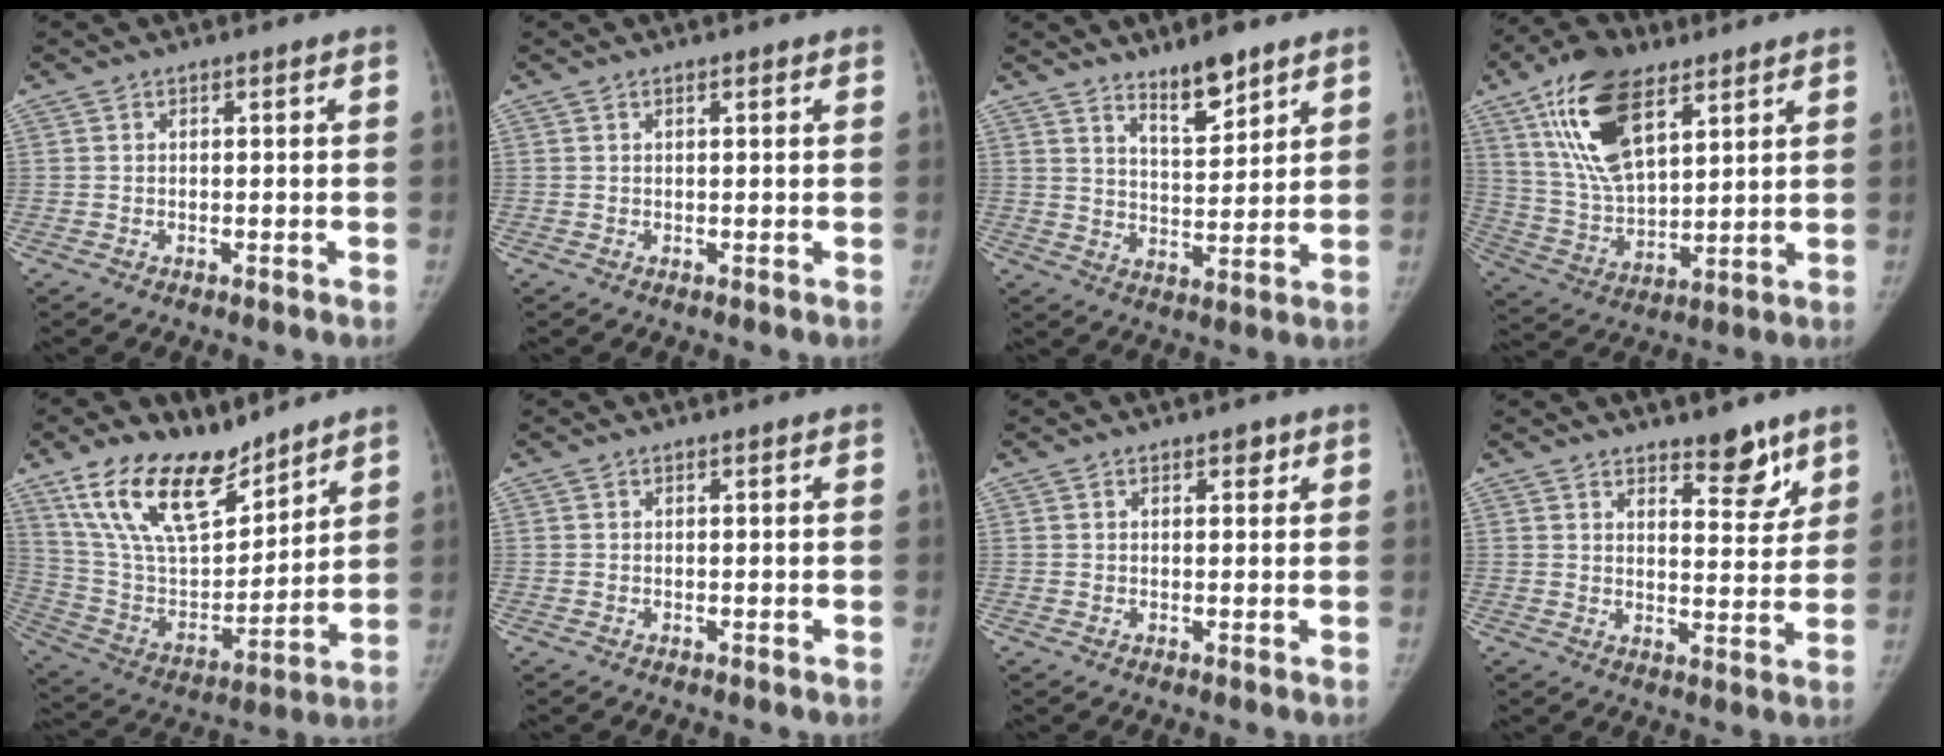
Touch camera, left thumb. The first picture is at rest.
{"total": 0.6, "force": [0.4, 0.2, 0.4], "torque": [-0.007, -0.001, 0.006]}
{"total": 7.6, "force": [5.8, 2.2, 4.5], "torque": [-0.058, -0.049, 0.099]}
{"total": 18.0, "force": [9.2, 8.6, 12.9], "torque": [-0.221, -0.027, 0.176]}
{"total": 19.3, "force": [13.6, 8.6, 10.6], "torque": [-0.151, -0.071, 0.262]}
{"total": 0.0}
{"total": 1.3, "force": [0.7, 0.8, 0.7], "torque": [0.003, -0.001, 0.006]}
{"total": 6.9, "force": [5.0, 2.7, 3.9], "torque": [-0.020, -0.037, 0.071]}